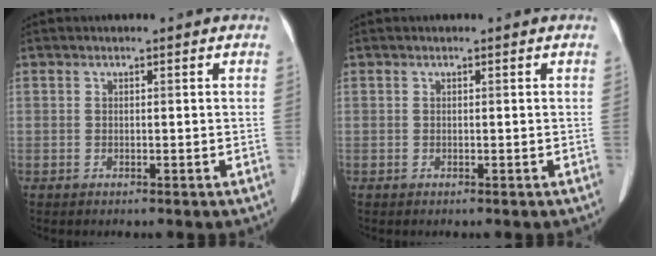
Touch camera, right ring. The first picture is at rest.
{"total": 0.0}